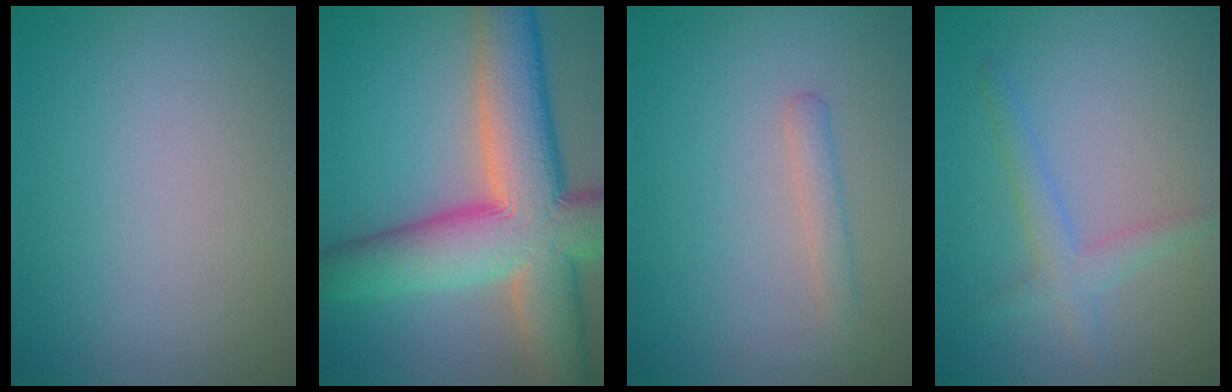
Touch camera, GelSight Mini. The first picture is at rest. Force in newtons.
{"total": 12.7, "press": 12.7, "slide": 0.7}
{"total": 1.6, "press": 1.6, "slide": 0.1}
{"total": 2.1, "press": 2.1, "slide": 0.1}